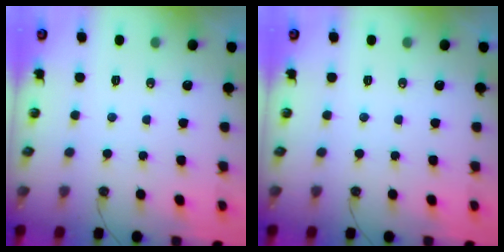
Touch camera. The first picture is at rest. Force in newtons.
{"total": 0.0}